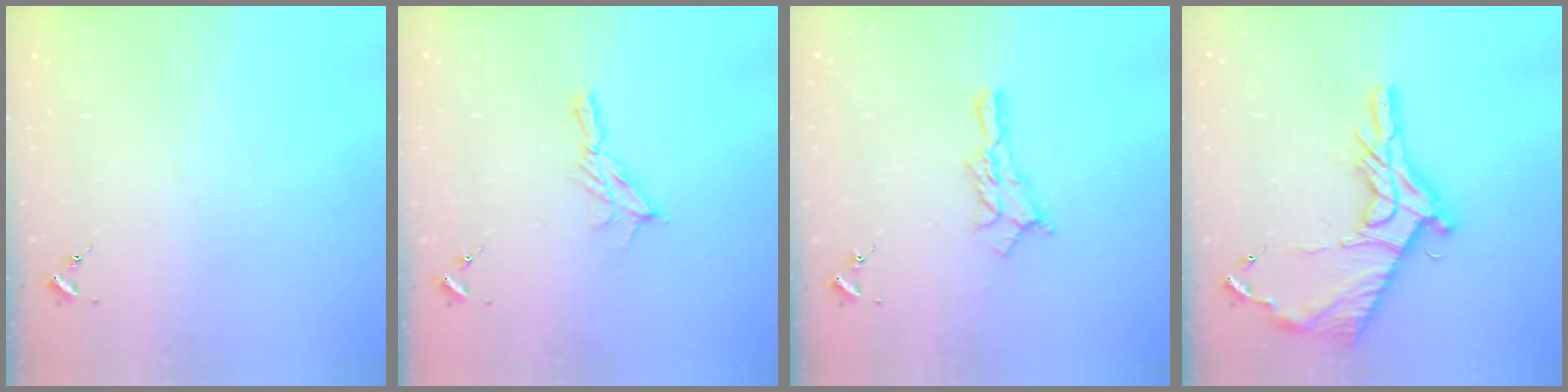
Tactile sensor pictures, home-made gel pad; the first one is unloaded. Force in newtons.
{"total": 8.1, "press": 8.0, "slide": 0.6}
{"total": 11.2, "press": 11.1, "slide": 0.7}
{"total": 19.9, "press": 19.8, "slide": 1.4}